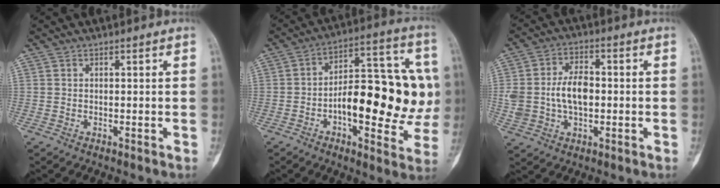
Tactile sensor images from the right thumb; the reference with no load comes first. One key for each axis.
{"total": 21.8, "fx": -1.7, "fy": 9.4, "fz": 19.6, "tx": -0.252, "ty": 0.033, "tz": -0.026}
{"total": 10.0, "fx": -0.2, "fy": 6.3, "fz": 7.8, "tx": -0.138, "ty": 0.016, "tz": -0.003}